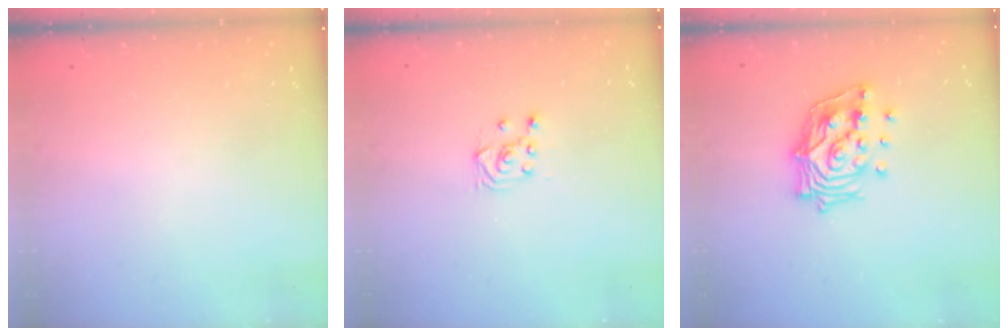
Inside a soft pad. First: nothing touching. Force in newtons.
{"total": 3.9, "press": 3.8, "slide": 0.7}
{"total": 14.8, "press": 14.7, "slide": 2.0}